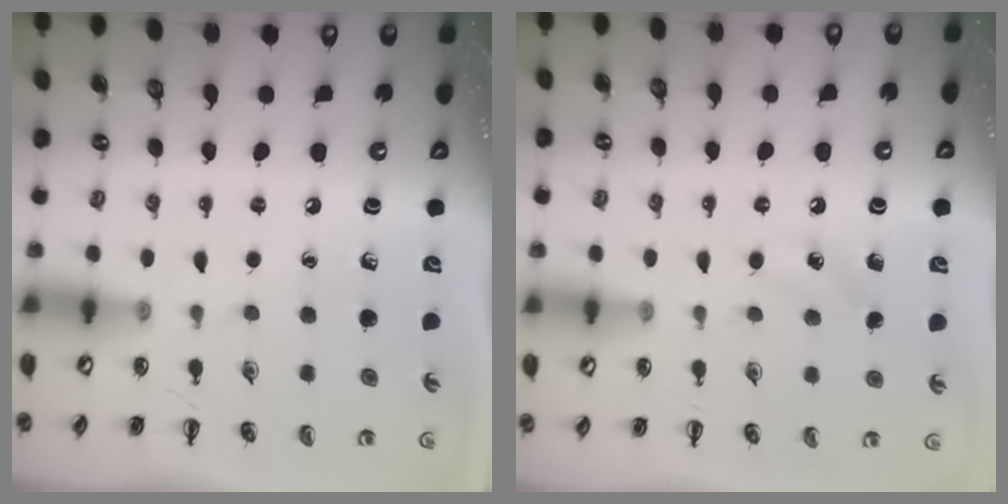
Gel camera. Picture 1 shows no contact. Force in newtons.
{"total": 5.3, "press": 5.0, "slide": 1.5}